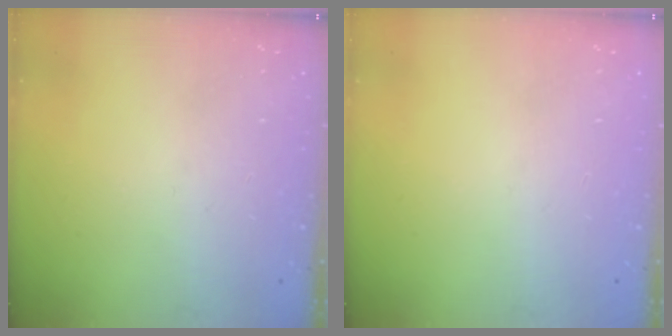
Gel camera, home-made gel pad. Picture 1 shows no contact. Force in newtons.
{"total": 0.0}